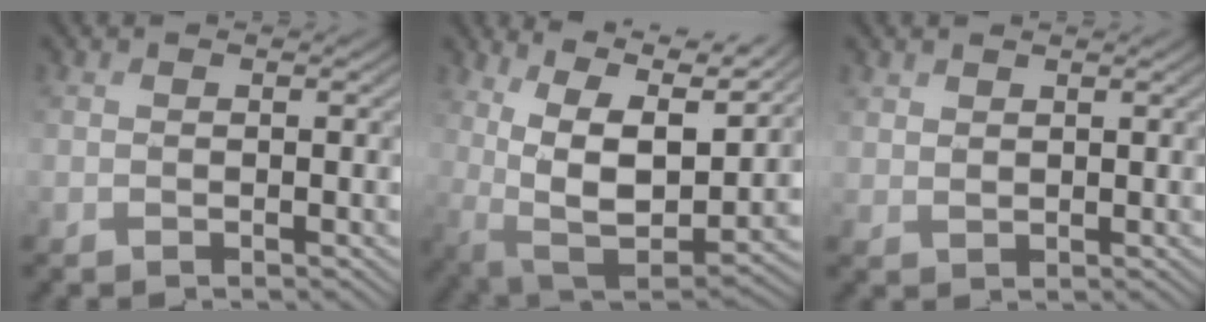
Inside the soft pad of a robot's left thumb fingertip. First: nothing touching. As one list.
[{"total": 14.3, "force": [5.5, 7.6, 10.8], "torque": [-0.234, 0.002, 0.100]}, {"total": 1.0, "force": [0.9, 0.4, -0.2], "torque": [-0.004, -0.001, 0.027]}]